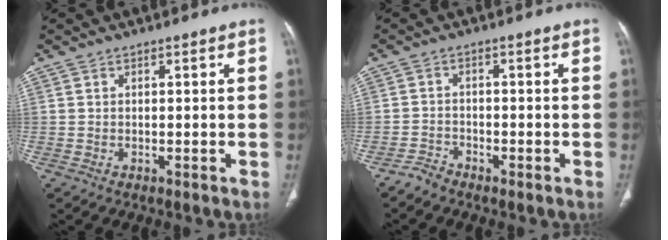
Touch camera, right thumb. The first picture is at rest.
{"total": 2.2, "force": [-2.2, 0.6, 0.1], "torque": [0.000, 0.006, -0.046]}